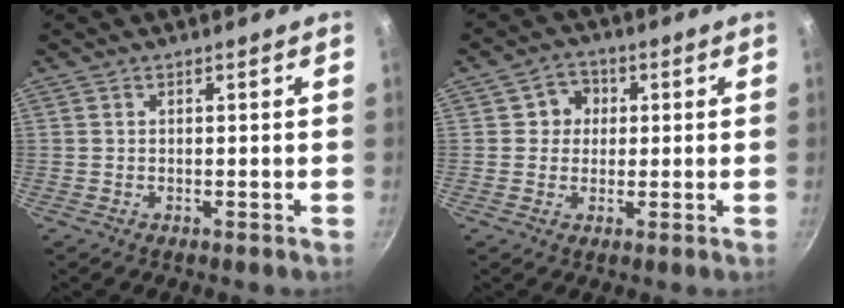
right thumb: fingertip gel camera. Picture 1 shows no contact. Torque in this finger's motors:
{"motor_torque": [-0.32, 0.31, 0.06, -0.06, 0.01]}